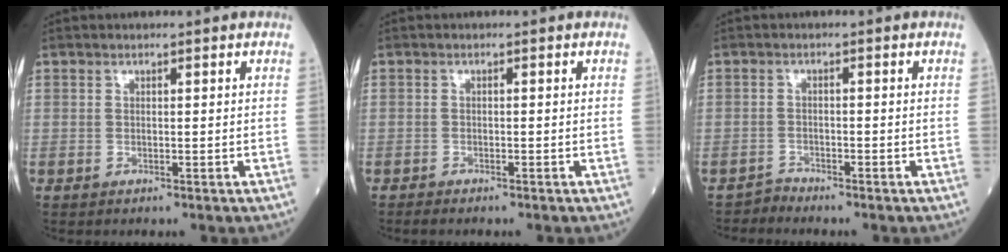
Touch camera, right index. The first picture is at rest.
{"total": 1.4, "force": [-1.3, 0.2, 0.5], "torque": [-0.015, -0.004, -0.021]}
{"total": 1.6, "force": [-1.4, -0.1, -0.8], "torque": [0.025, -0.008, -0.028]}